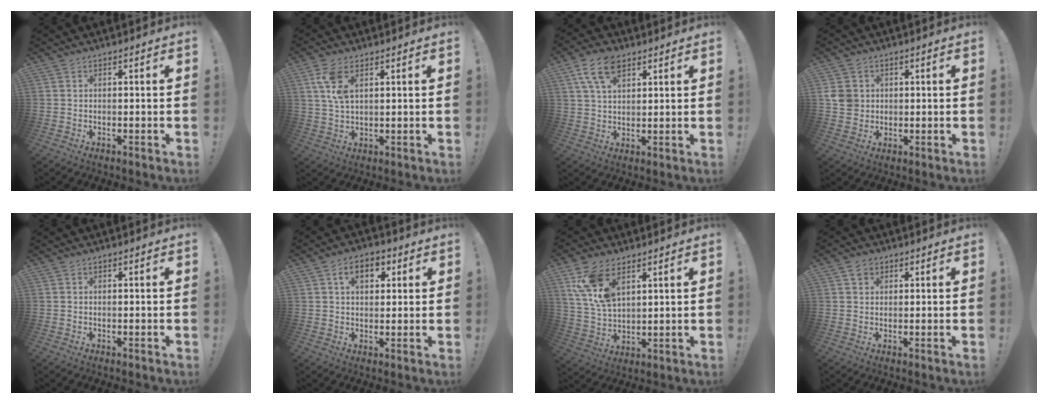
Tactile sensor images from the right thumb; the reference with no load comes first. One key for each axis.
{"total": 7.2, "fx": 3.2, "fy": 3.3, "fz": 5.5, "tx": -0.103, "ty": -0.008, "tz": 0.056}
{"total": 9.9, "fx": 5.2, "fy": 5.2, "fz": 6.5, "tx": -0.122, "ty": -0.004, "tz": 0.101}
{"total": 5.2, "fx": 0.7, "fy": 4.9, "fz": 1.5, "tx": -0.034, "ty": 0.005, "tz": 0.018}
{"total": 0.0}
{"total": 7.3, "fx": 2.7, "fy": 4.7, "fz": 4.9, "tx": -0.070, "ty": 0.006, "tz": 0.046}
{"total": 12.2, "fx": 6.8, "fy": 6.4, "fz": 7.8, "tx": -0.154, "ty": -0.024, "tz": 0.127}
{"total": 2.4, "fx": 1.4, "fy": 1.9, "fz": 0.8, "tx": -0.005, "ty": -0.002, "tz": 0.024}